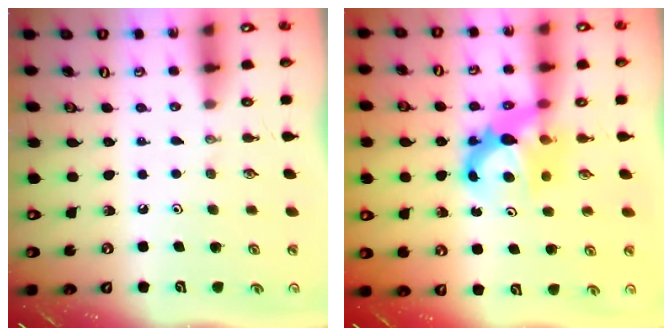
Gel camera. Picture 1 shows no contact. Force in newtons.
{"total": 7.9, "press": 7.8, "slide": 0.5}